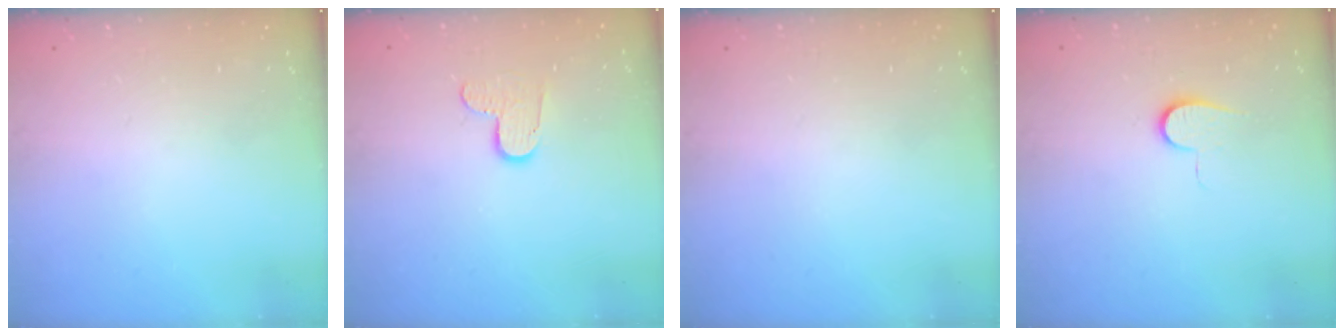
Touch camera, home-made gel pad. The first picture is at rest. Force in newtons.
{"total": 7.7, "press": 7.6, "slide": 0.4}
{"total": 0.0}
{"total": 6.3, "press": 6.2, "slide": 0.8}